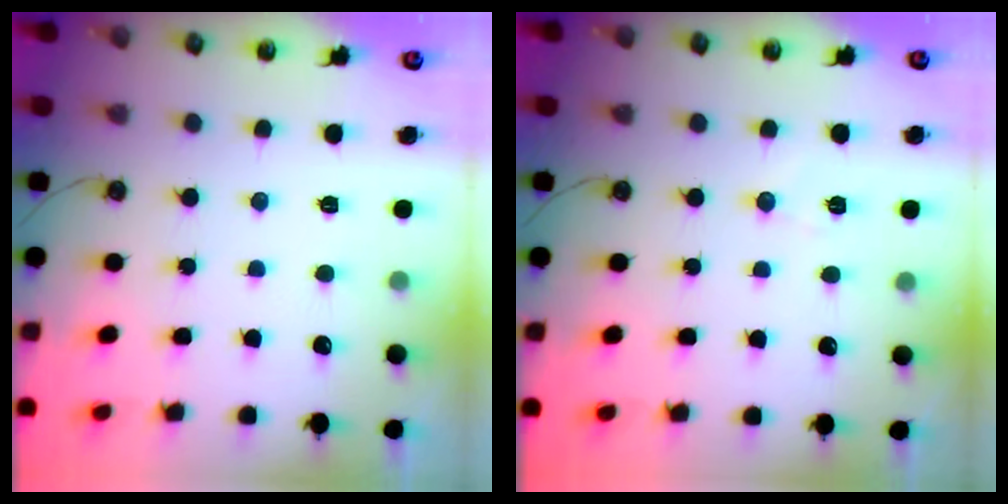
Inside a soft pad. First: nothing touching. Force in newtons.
{"total": 5.2, "press": 4.9, "slide": 1.6}